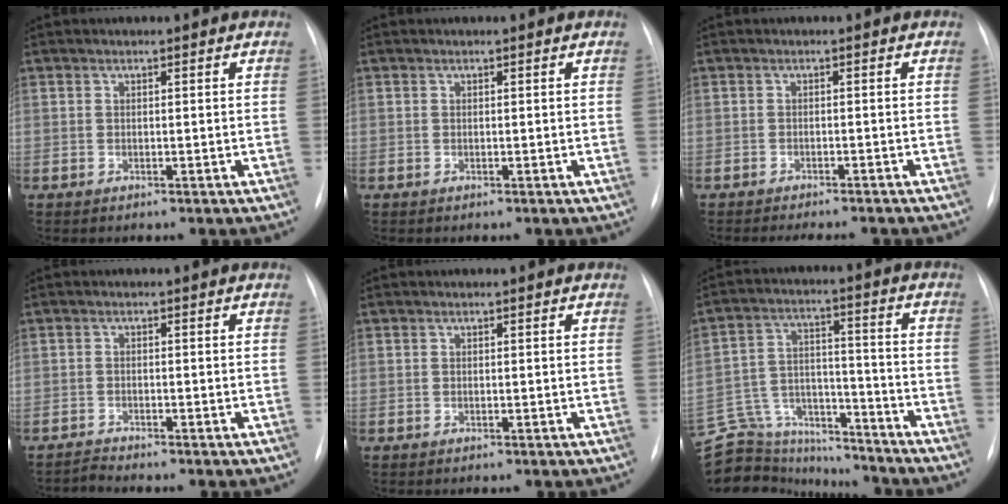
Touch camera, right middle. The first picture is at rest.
{"total": 0.0}
{"total": 7.3, "force": [-6.6, 1.2, 2.9], "torque": [-0.035, -0.004, -0.083]}
{"total": 1.3, "force": [-1.1, -0.5, -0.5], "torque": [0.007, -0.010, -0.021]}
{"total": 0.0}
{"total": 18.4, "force": [-17.0, 5.5, 4.0], "torque": [-0.093, 0.045, -0.261]}